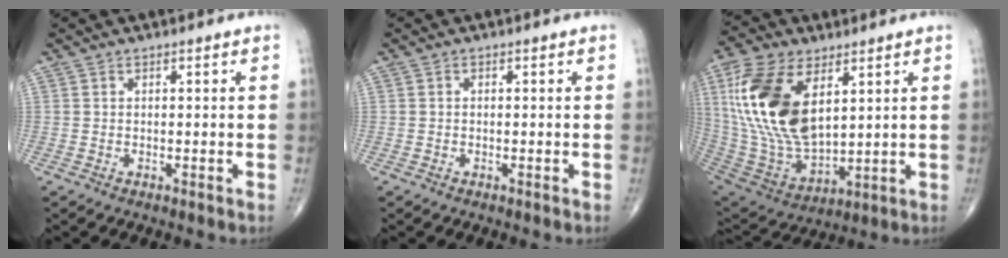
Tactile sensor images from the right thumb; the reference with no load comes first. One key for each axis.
{"total": 0.6, "fx": 0.0, "fy": 0.4, "fz": 0.4, "tx": -0.008, "ty": 0.001, "tz": 0.000}
{"total": 22.1, "fx": 6.7, "fy": 11.9, "fz": 17.4, "tx": -0.346, "ty": -0.031, "tz": 0.134}